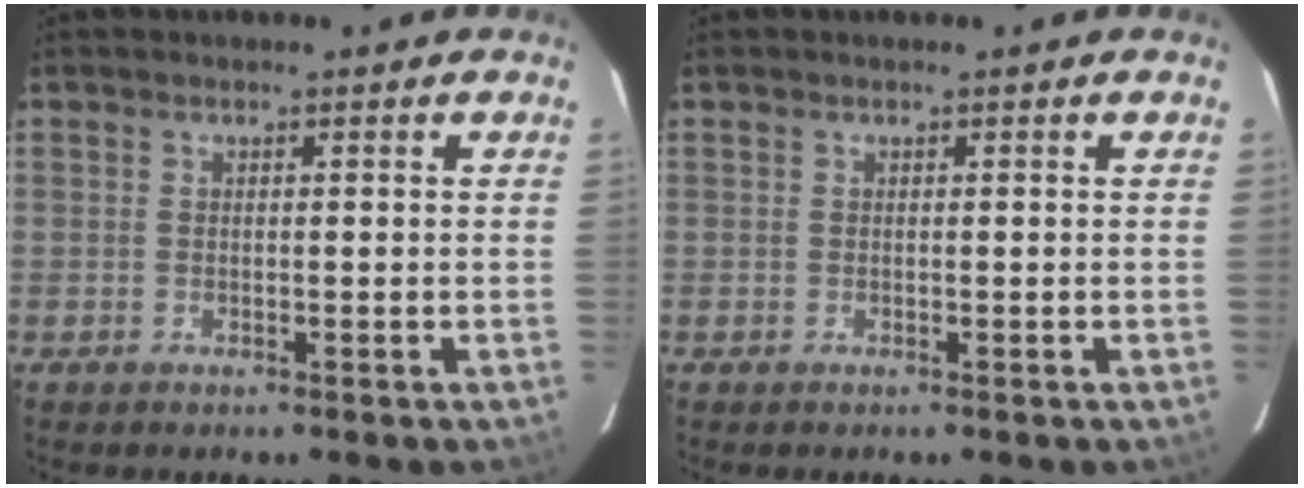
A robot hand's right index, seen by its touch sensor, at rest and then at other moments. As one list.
[{"total": 0.0}]